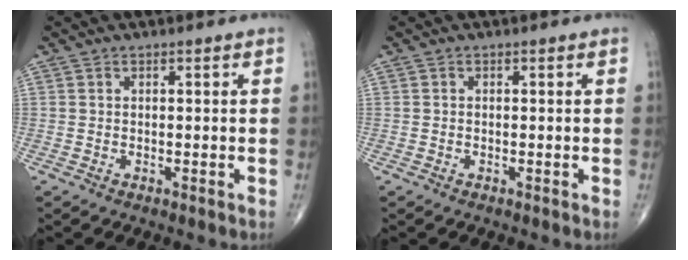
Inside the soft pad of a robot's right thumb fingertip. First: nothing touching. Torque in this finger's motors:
{"motor_torque": [0.06, 0.12, -0.13, -0.05, 0.02]}